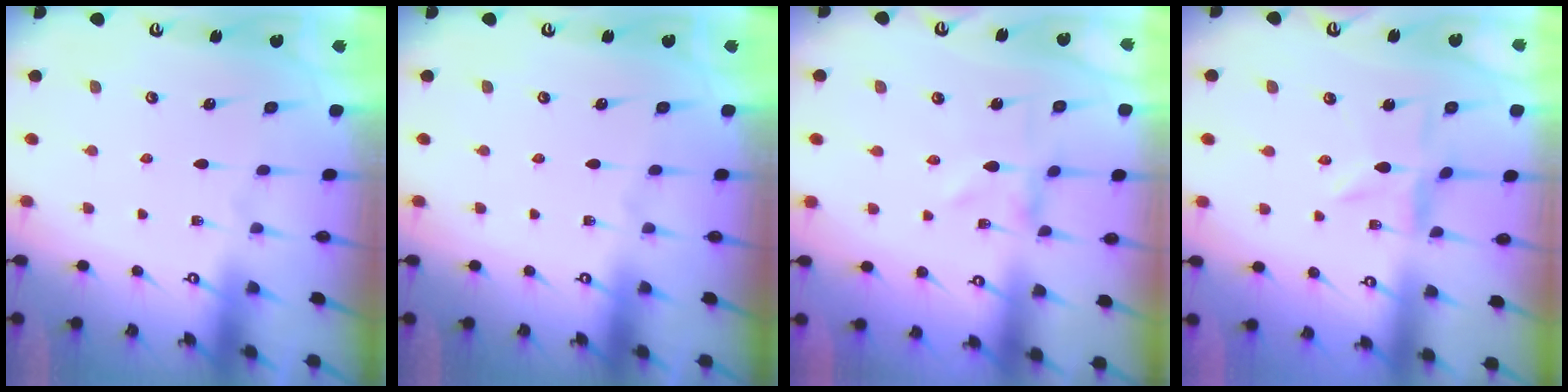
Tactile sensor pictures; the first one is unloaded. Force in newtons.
{"total": 0.0}
{"total": 0.0}
{"total": 1.7, "press": 1.7, "slide": 0.2}